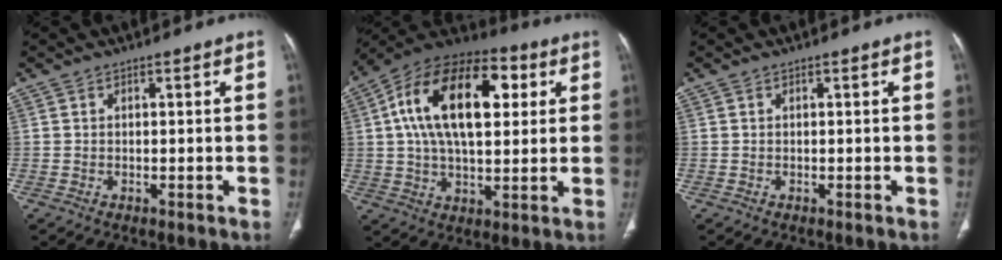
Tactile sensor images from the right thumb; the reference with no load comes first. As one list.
[{"total": 22.4, "force": [5.3, 11.9, 18.2], "torque": [-0.293, 0.018, 0.077]}, {"total": 0.0}]